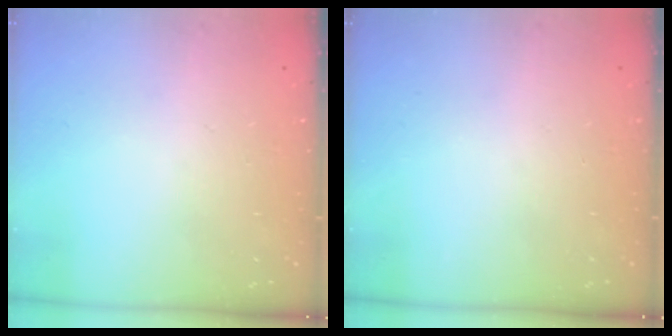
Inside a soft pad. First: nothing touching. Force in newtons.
{"total": 0.0}